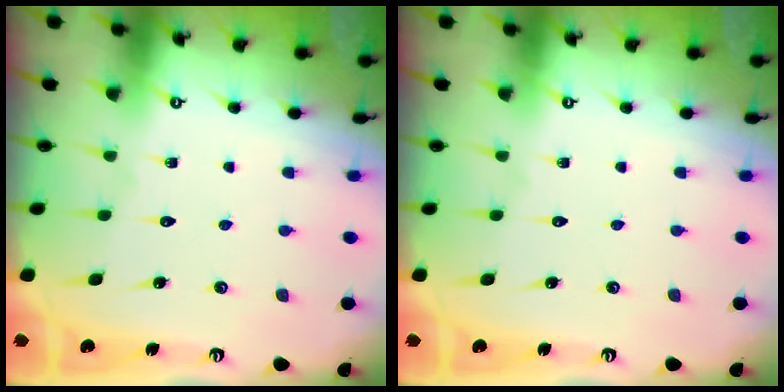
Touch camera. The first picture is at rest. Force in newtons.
{"total": 0.0}